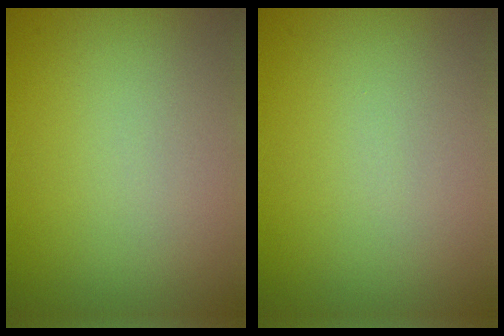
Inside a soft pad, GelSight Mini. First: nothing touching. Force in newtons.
{"total": 0.0}